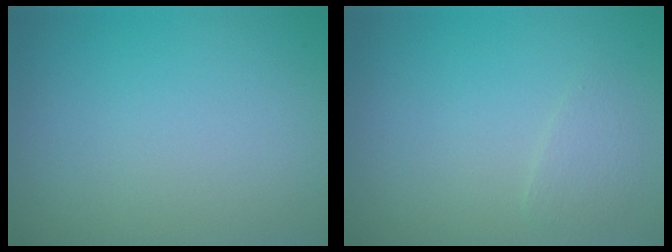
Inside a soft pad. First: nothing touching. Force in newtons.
{"total": 1.2, "press": 1.2, "slide": 0.1}